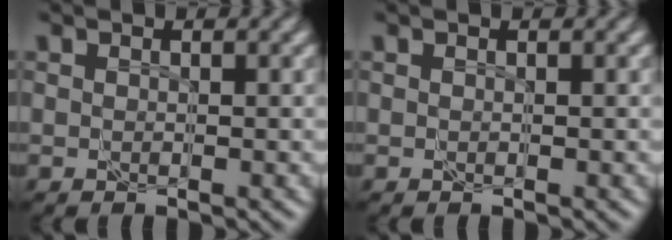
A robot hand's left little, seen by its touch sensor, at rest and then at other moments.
{"total": 0.0}